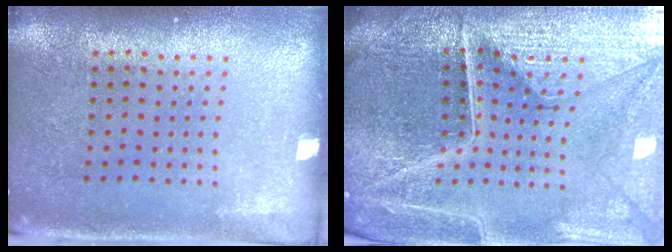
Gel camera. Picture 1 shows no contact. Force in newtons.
{"total": 5.2, "press": 4.9, "slide": 1.6}